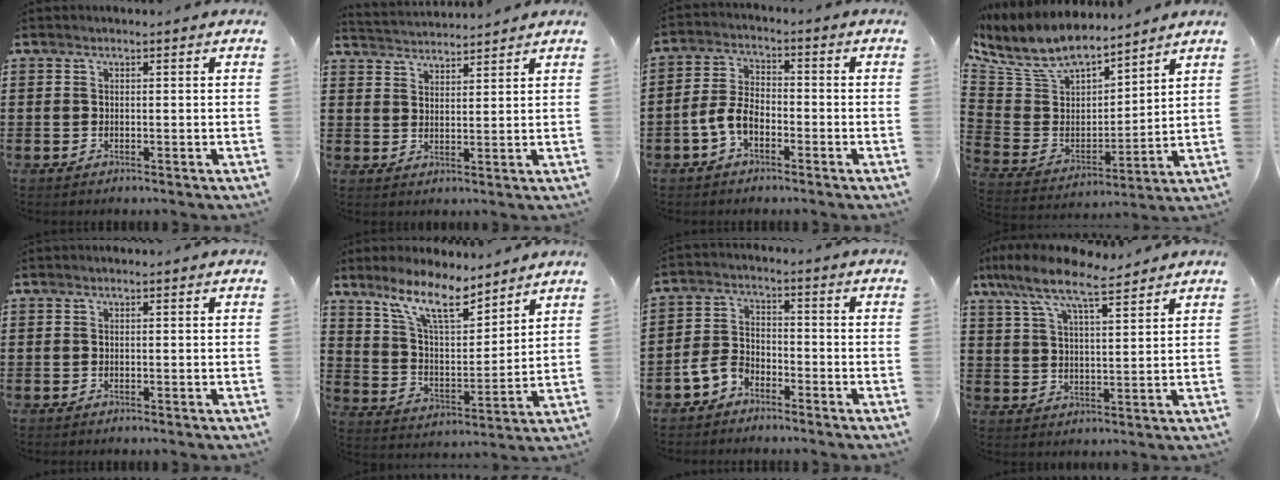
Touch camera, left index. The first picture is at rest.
{"total": 2.7, "force": [2.7, -0.1, -0.4], "torque": [-0.002, -0.012, 0.049]}
{"total": 5.1, "force": [-2.6, 2.6, 3.6], "torque": [-0.090, 0.003, -0.056]}
{"total": 9.8, "force": [8.3, 3.4, 3.9], "torque": [-0.117, -0.047, 0.148]}
{"total": 0.0}
{"total": 10.0, "force": [7.8, 2.3, 5.8], "torque": [-0.134, -0.023, 0.142]}
{"total": 4.6, "force": [-3.4, 2.4, 1.8], "torque": [-0.055, 0.004, -0.072]}
{"total": 9.0, "force": [7.1, 1.9, 5.2], "torque": [-0.125, -0.023, 0.125]}